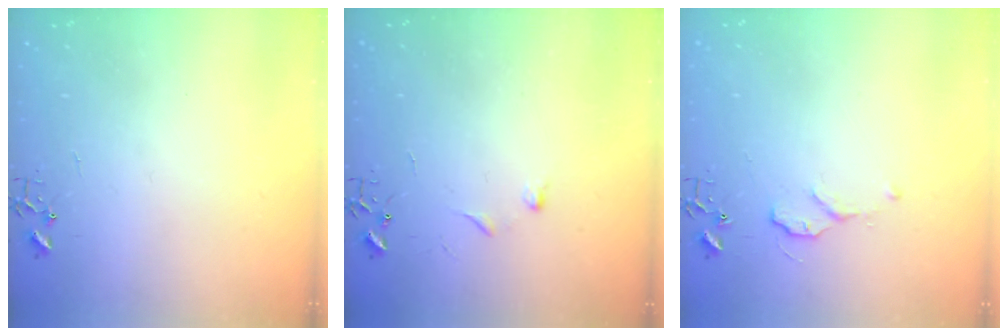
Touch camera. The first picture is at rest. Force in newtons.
{"total": 4.7, "press": 4.6, "slide": 0.6}
{"total": 6.9, "press": 6.8, "slide": 0.9}